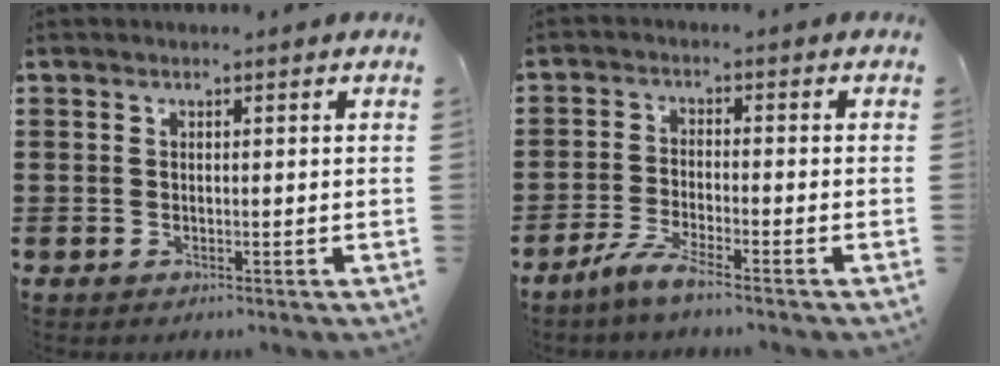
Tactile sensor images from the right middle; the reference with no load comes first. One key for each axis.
{"total": 4.3, "fx": -3.5, "fy": 0.1, "fz": 2.4, "tx": -0.061, "ty": -0.010, "tz": -0.070}